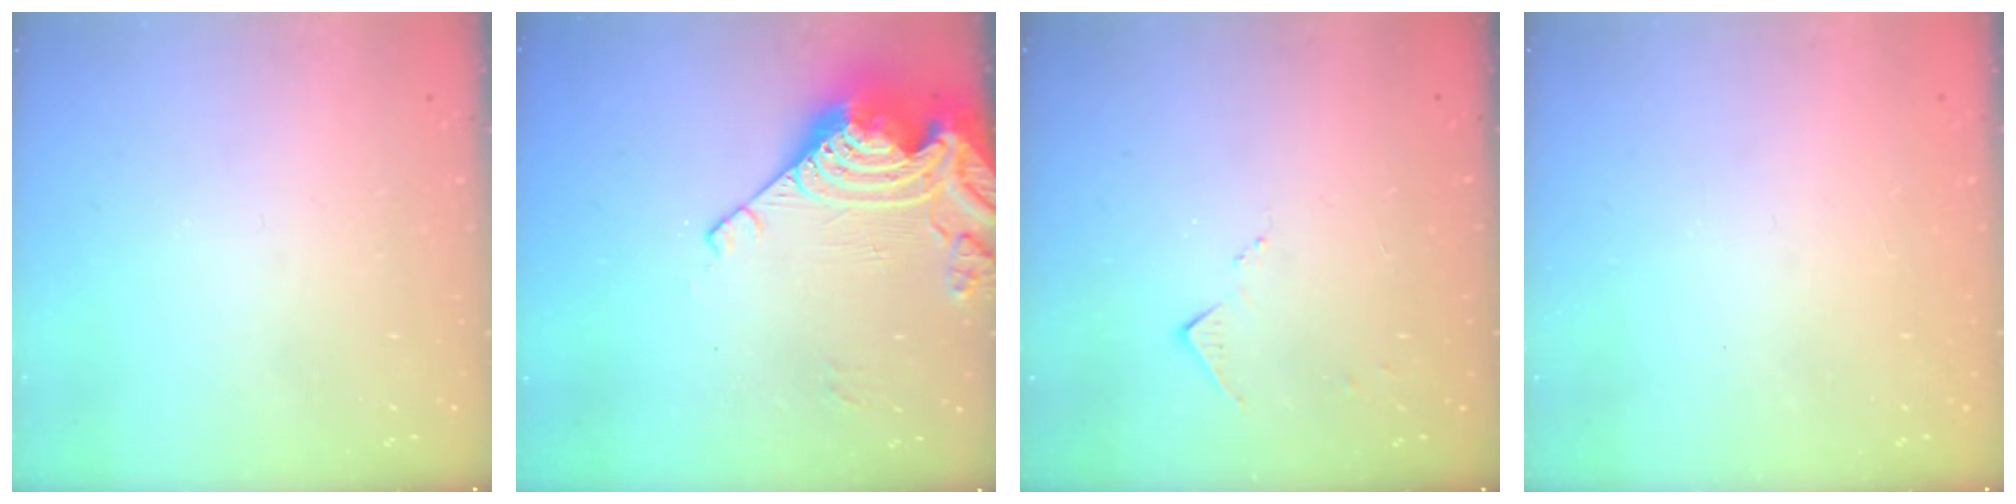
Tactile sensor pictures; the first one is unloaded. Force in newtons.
{"total": 15.1, "press": 15.0, "slide": 1.5}
{"total": 6.4, "press": 6.3, "slide": 0.8}
{"total": 1.5, "press": 1.2, "slide": 0.8}